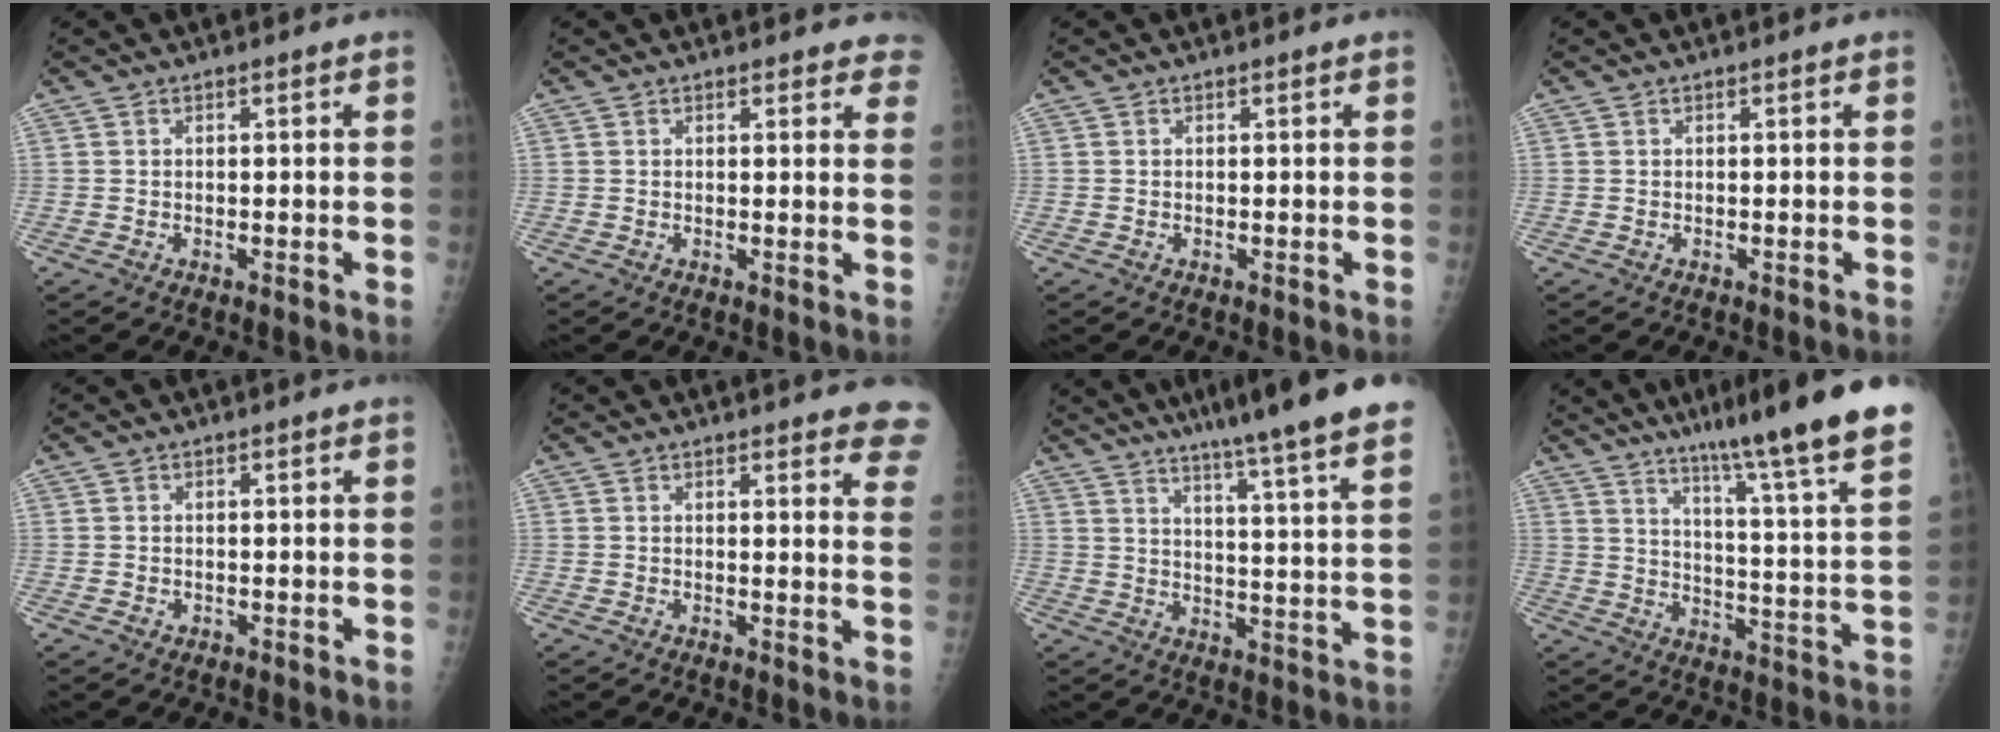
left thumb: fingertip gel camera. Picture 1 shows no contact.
{"total": 4.7, "force": [4.2, 1.8, 1.1], "torque": [0.024, -0.017, 0.028]}
{"total": 0.0}
{"total": 0.0}
{"total": 0.6, "force": [-0.1, 0.6, 0.2], "torque": [-0.001, 0.001, -0.001]}
{"total": 8.8, "force": [7.7, 1.9, 3.9], "torque": [-0.011, -0.032, 0.063]}
{"total": 20.2, "force": [16.3, 0.3, 12.0], "torque": [-0.156, -0.079, 0.213]}
{"total": 23.0, "force": [17.6, 0.5, 14.8], "torque": [-0.200, -0.094, 0.249]}